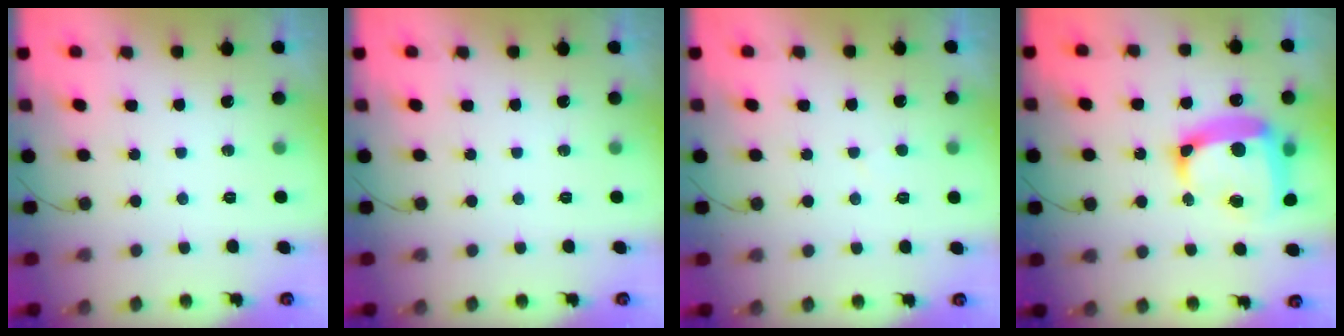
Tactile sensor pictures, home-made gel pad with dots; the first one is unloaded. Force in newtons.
{"total": 0.0}
{"total": 1.6, "press": 1.6, "slide": 0.2}
{"total": 18.1, "press": 18.0, "slide": 1.6}